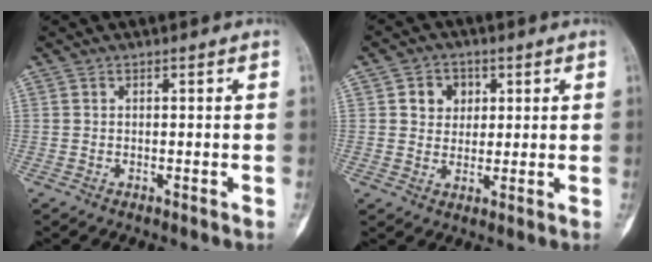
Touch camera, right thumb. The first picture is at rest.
{"total": 5.4, "force": [1.7, 4.6, 2.2], "torque": [-0.006, -0.002, 0.024]}